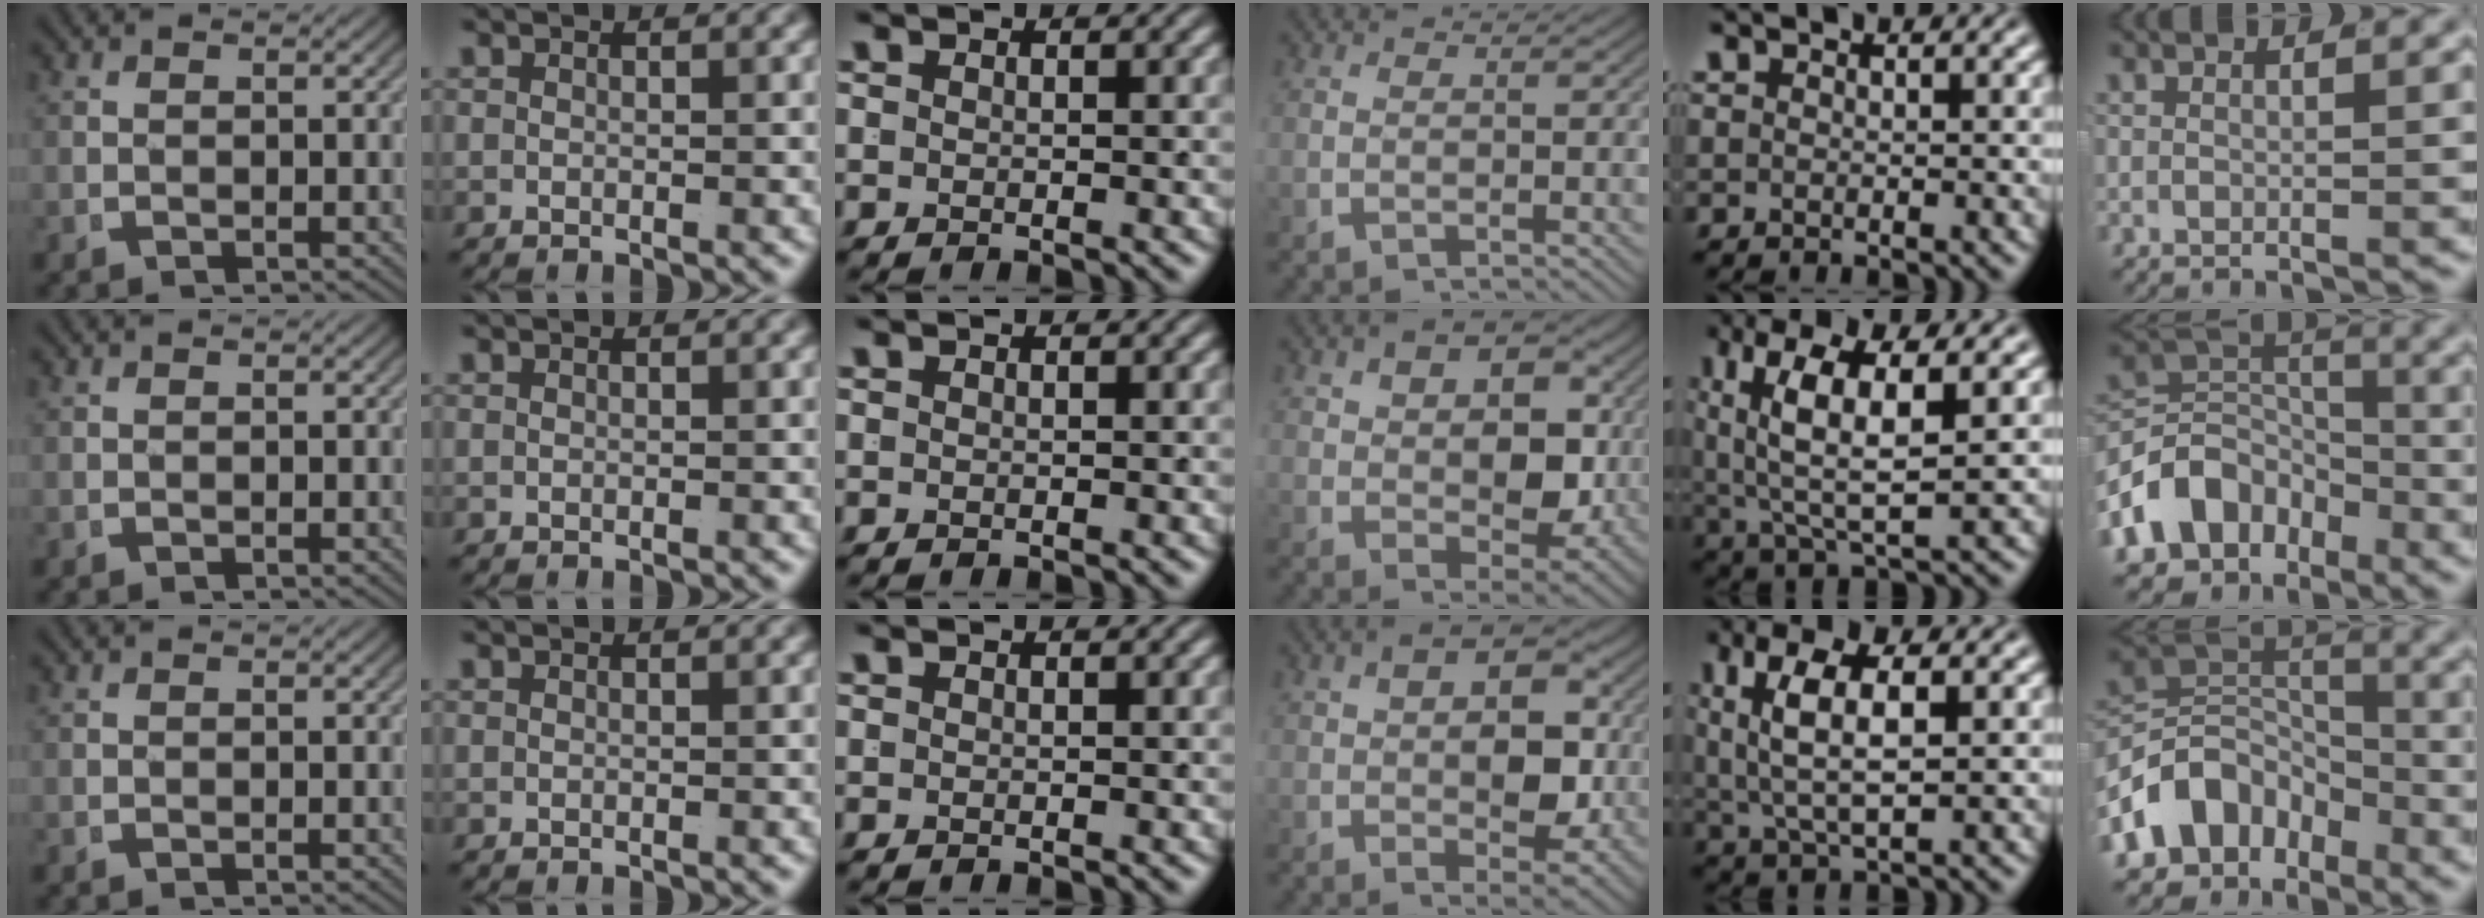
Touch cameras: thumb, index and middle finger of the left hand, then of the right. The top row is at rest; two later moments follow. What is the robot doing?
{"motion": "lift_and_place", "object": "shorts"}